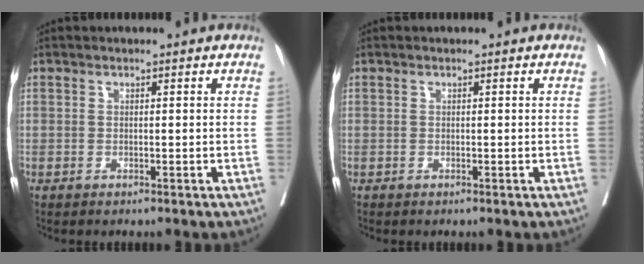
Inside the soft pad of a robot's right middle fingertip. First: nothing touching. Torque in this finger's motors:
{"motor_torque": [-1.04, -0.53, 0.00, 0.01]}